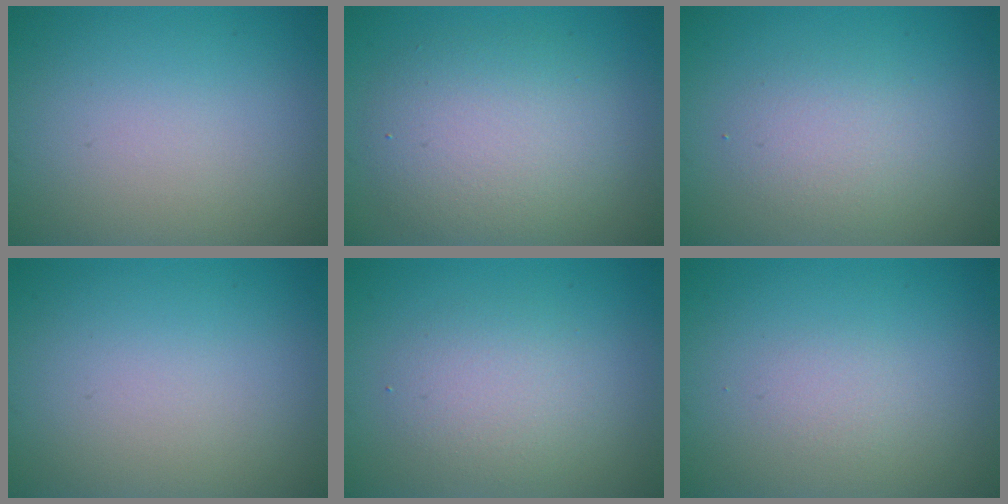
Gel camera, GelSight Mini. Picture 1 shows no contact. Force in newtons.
{"total": 5.3, "press": 5.3, "slide": 0.4}
{"total": 2.3, "press": 2.3, "slide": 0.1}
{"total": 0.0}
{"total": 2.7, "press": 2.7, "slide": 0.2}
{"total": 0.9, "press": 0.9, "slide": 0.1}